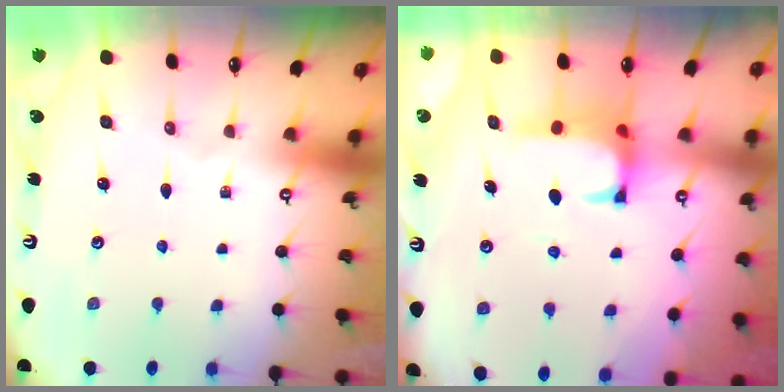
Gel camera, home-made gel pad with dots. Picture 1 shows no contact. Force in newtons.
{"total": 1.4, "press": 1.2, "slide": 0.8}